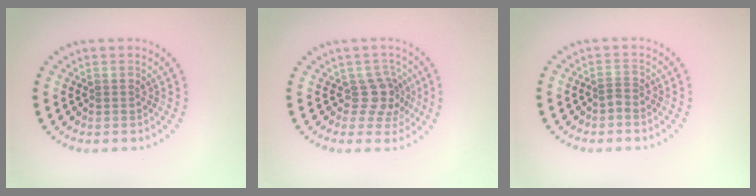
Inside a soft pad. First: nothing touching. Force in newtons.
{"total": 2.6, "press": 2.0, "slide": 1.7}
{"total": 0.6, "press": 0.3, "slide": 0.6}